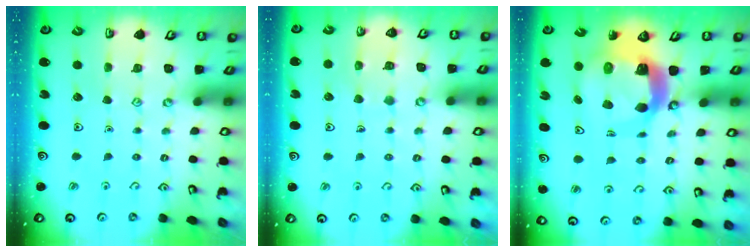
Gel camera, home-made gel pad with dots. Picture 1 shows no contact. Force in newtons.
{"total": 6.5, "press": 6.4, "slide": 0.5}
{"total": 10.6, "press": 10.5, "slide": 1.3}